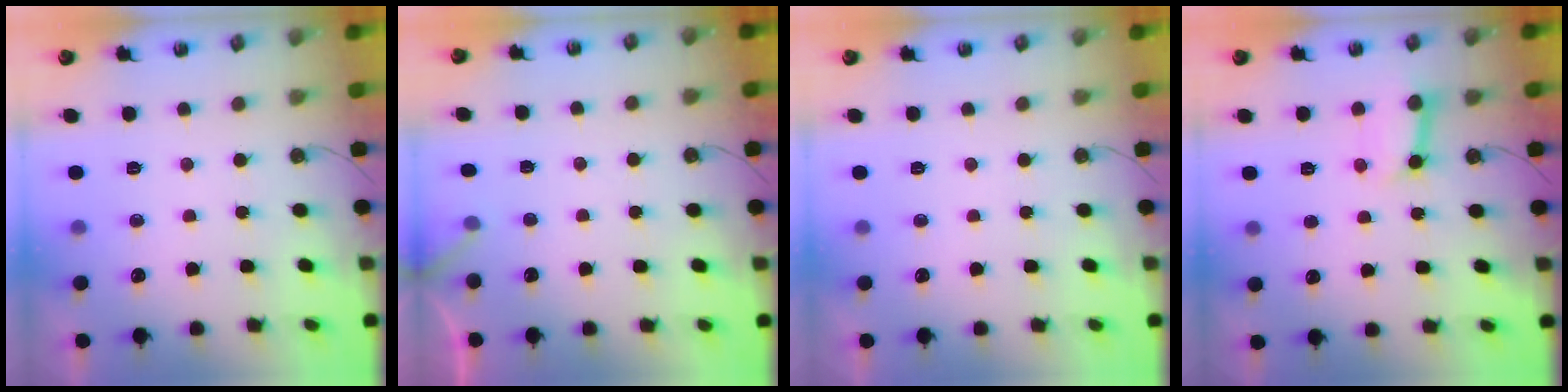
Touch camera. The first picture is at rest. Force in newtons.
{"total": 3.0, "press": 3.0, "slide": 0.2}
{"total": 0.0}
{"total": 8.3, "press": 8.2, "slide": 0.9}